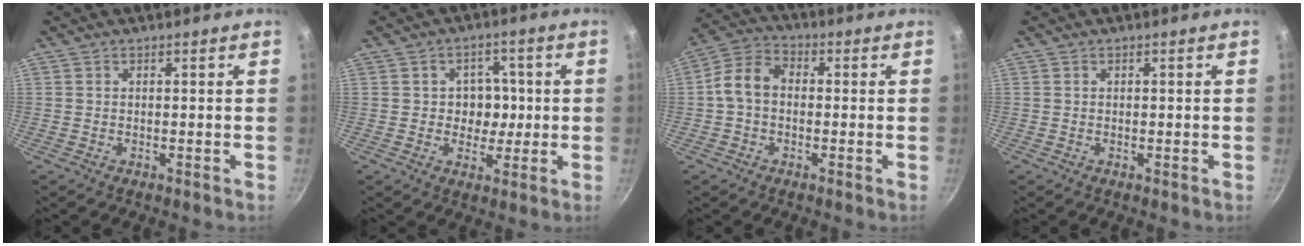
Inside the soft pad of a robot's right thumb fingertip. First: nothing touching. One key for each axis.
{"total": 6.5, "fx": 0.2, "fy": 5.3, "fz": 3.7, "tx": -0.005, "ty": 0.008, "tz": 0.001}
{"total": 7.8, "fx": -0.3, "fy": 5.6, "fz": 5.4, "tx": -0.095, "ty": 0.027, "tz": -0.017}
{"total": 0.0}